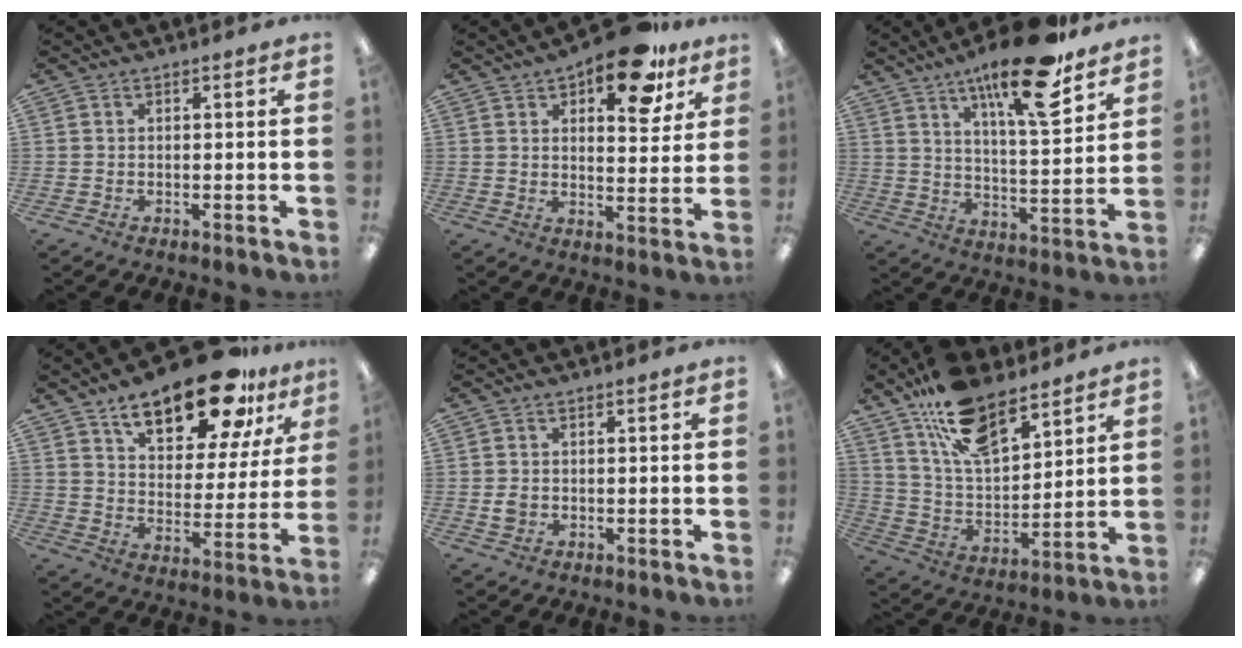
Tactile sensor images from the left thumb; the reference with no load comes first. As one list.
[{"total": 15.2, "force": [9.9, 6.4, 9.6], "torque": [-0.128, -0.045, 0.161]}, {"total": 18.5, "force": [12.6, 4.9, 12.6], "torque": [-0.199, -0.067, 0.199]}, {"total": 19.3, "force": [13.1, 8.3, 11.6], "torque": [-0.170, -0.068, 0.217]}, {"total": 1.8, "force": [0.1, 1.5, 1.1], "torque": [-0.013, 0.001, -0.001]}, {"total": 17.4, "force": [12.4, 7.8, 9.4], "torque": [-0.175, -0.060, 0.224]}]